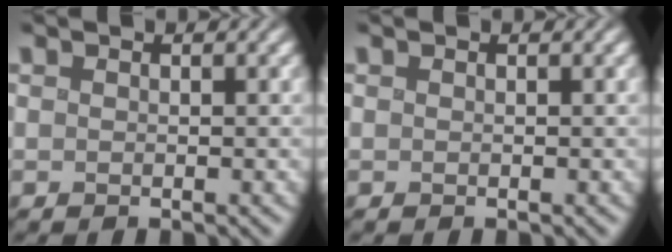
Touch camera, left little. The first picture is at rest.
{"total": 0.0}